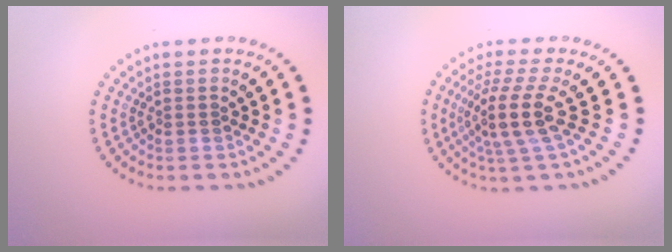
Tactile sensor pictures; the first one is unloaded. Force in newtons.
{"total": 4.1, "press": 3.0, "slide": 2.7}